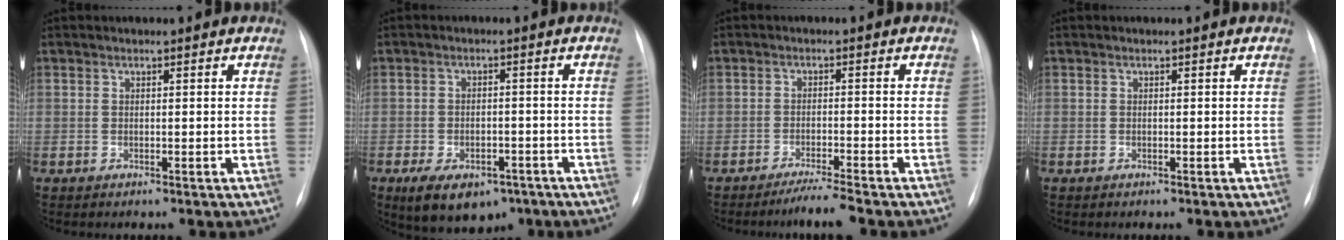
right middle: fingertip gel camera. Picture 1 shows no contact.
{"total": 10.3, "force": [-6.1, 6.1, 5.6], "torque": [-0.096, 0.004, -0.088]}
{"total": 3.6, "force": [-3.2, -0.6, 1.6], "torque": [-0.030, -0.012, -0.058]}
{"total": 0.0}